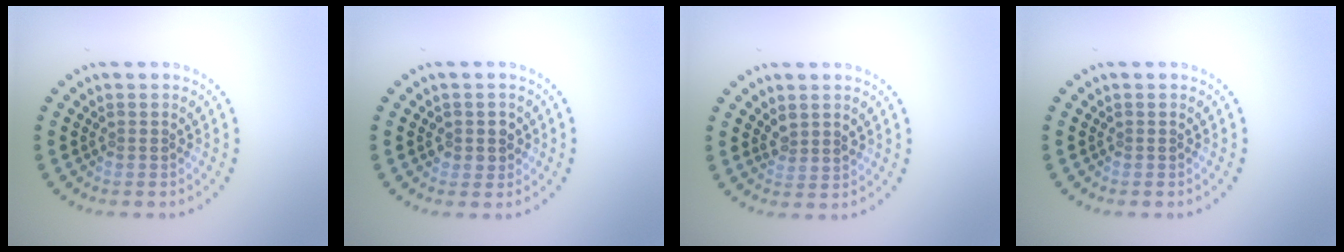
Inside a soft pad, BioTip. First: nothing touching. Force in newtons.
{"total": 1.6, "press": 1.4, "slide": 0.7}
{"total": 1.3, "press": 1.0, "slide": 0.7}
{"total": 0.0}